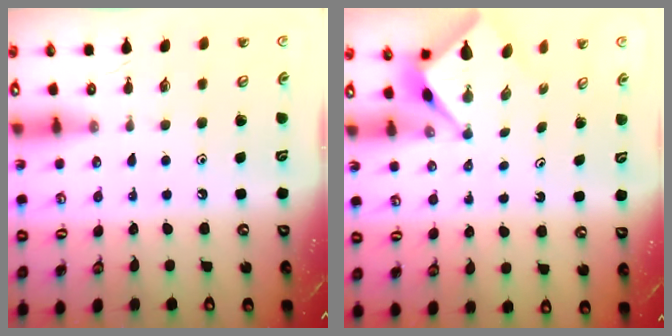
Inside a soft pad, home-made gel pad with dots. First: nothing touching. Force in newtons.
{"total": 2.7, "press": 2.7, "slide": 0.2}